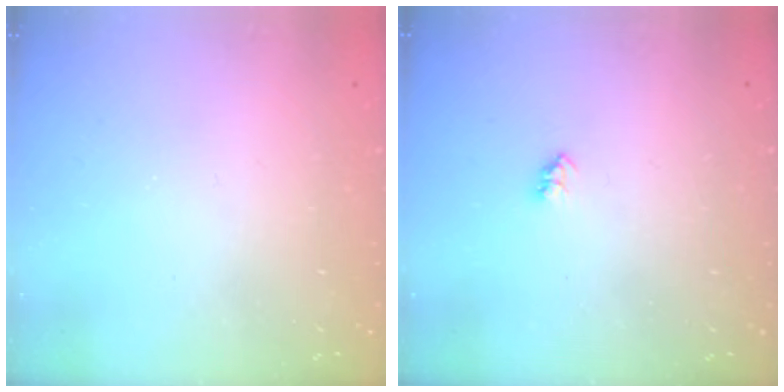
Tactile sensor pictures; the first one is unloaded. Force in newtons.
{"total": 2.3, "press": 2.2, "slide": 0.4}